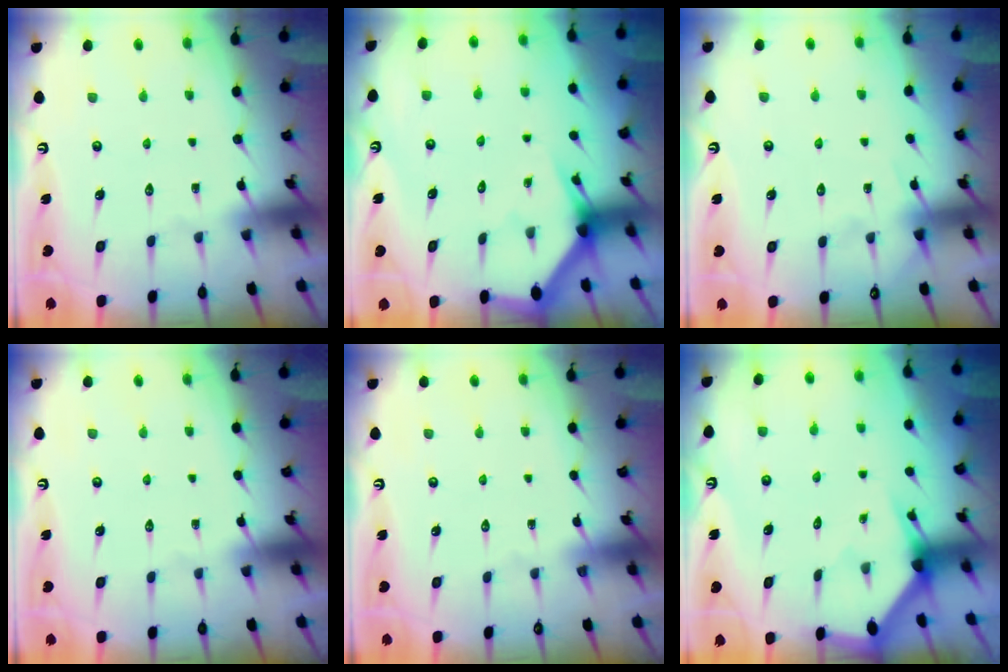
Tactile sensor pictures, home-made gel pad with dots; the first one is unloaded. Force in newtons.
{"total": 2.8, "press": 2.8, "slide": 0.1}
{"total": 4.5, "press": 4.5, "slide": 0.6}
{"total": 0.0}
{"total": 0.0}
{"total": 2.2, "press": 2.2, "slide": 0.1}